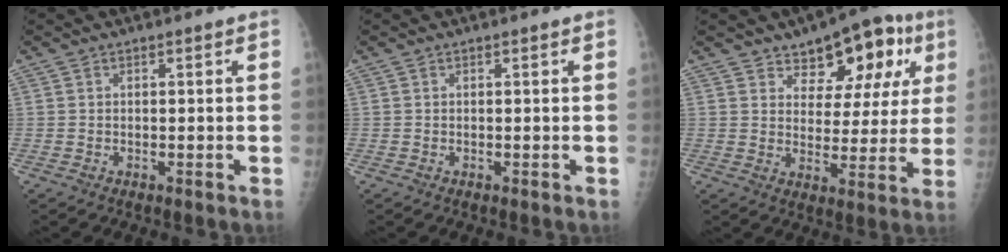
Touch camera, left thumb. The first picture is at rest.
{"total": 0.0}
{"total": 13.1, "force": [6.9, 7.3, 8.3], "torque": [-0.063, -0.018, 0.099]}